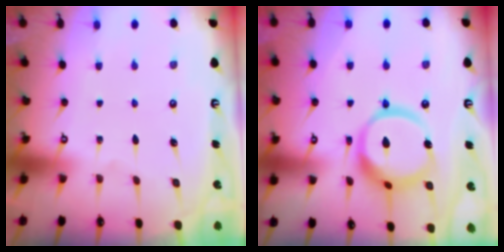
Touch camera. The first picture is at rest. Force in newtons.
{"total": 15.7, "press": 15.7, "slide": 1.5}